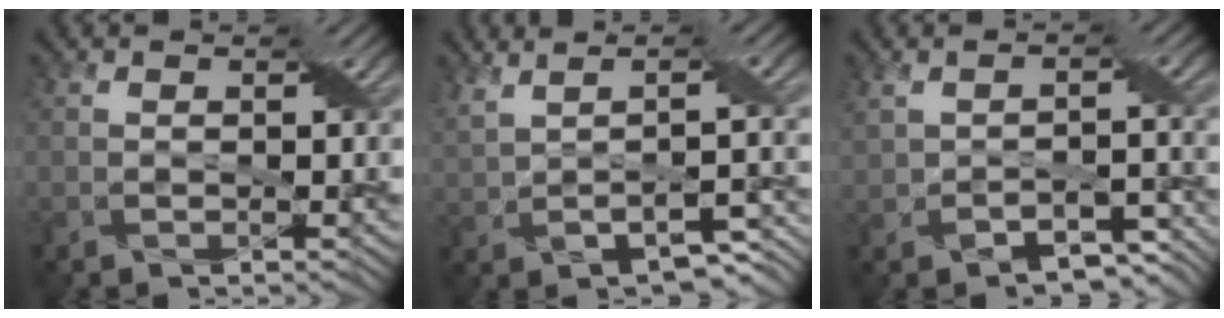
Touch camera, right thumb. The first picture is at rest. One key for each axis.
{"total": 7.5, "fx": 1.0, "fy": 2.4, "fz": 7.1, "tx": -0.140, "ty": 0.002, "tz": 0.036}
{"total": 5.2, "fx": -2.5, "fy": 2.7, "fz": 3.7, "tx": -0.065, "ty": -0.009, "tz": -0.040}